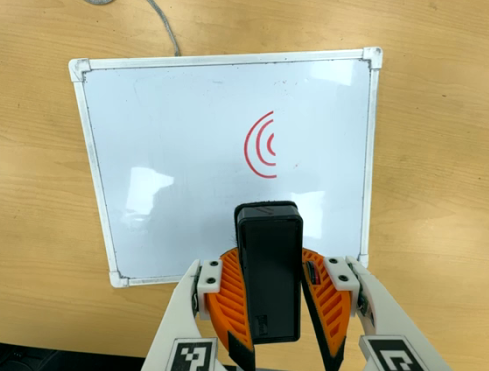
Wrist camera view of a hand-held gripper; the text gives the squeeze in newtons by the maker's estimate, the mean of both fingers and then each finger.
{"total": 10.9, "left": 10.3, "right": 11.6}